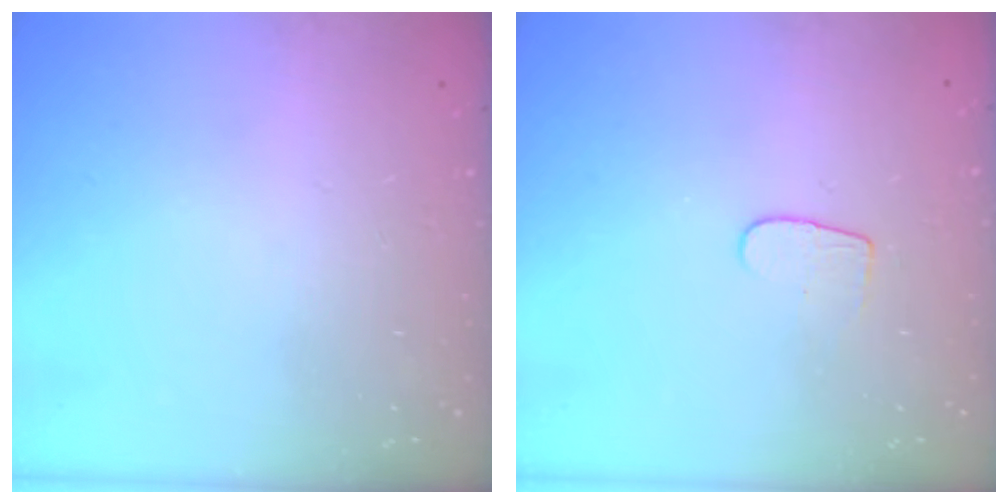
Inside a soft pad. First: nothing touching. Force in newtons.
{"total": 3.9, "press": 3.9, "slide": 0.4}